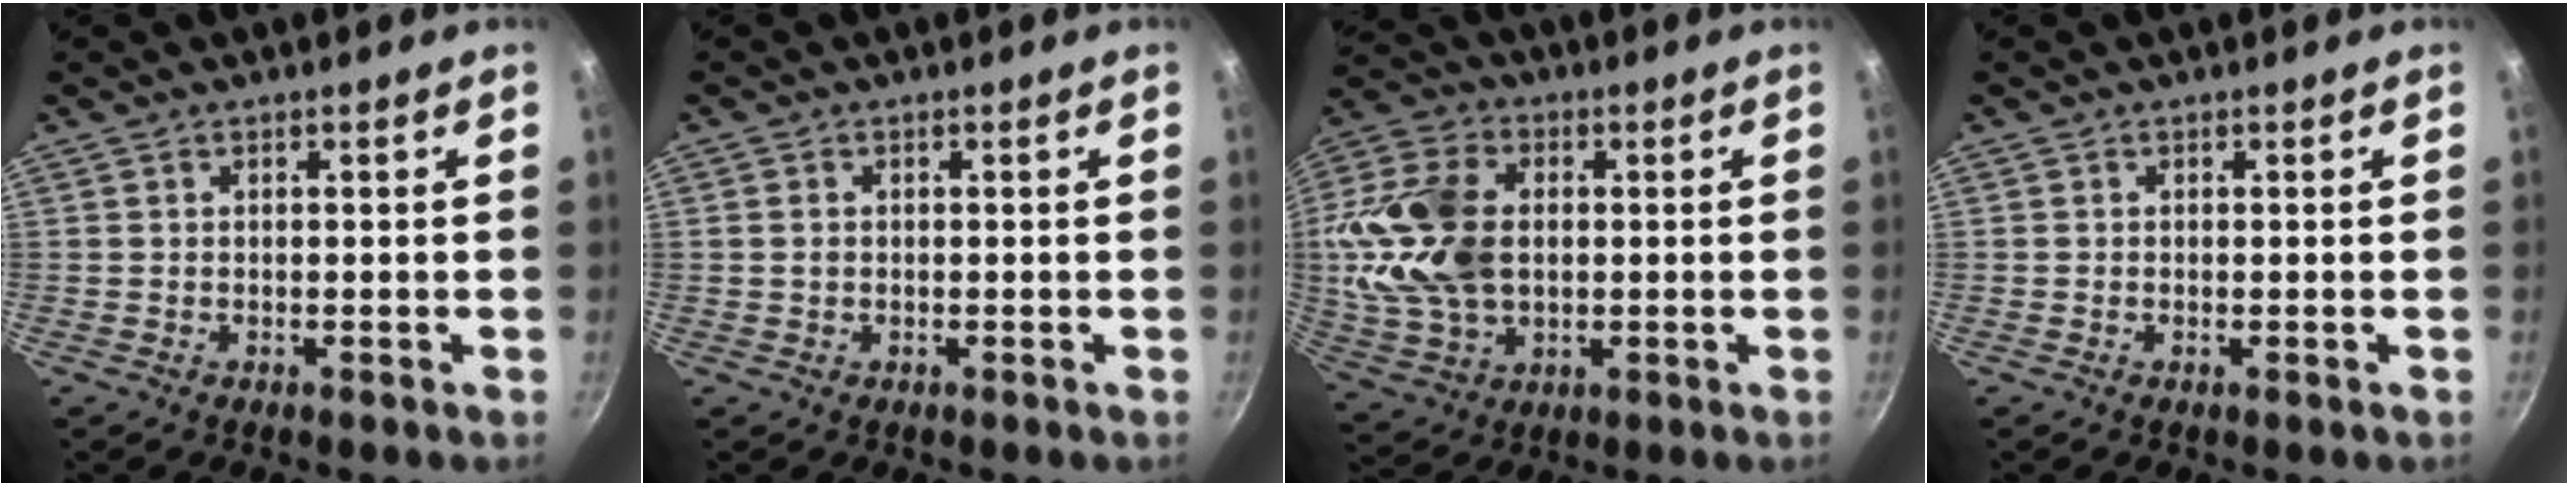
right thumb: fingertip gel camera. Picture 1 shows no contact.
{"total": 1.3, "force": [0.1, 1.1, 0.7], "torque": [-0.011, 0.003, 0.000]}
{"total": 18.1, "force": [1.2, 12.5, 13.0], "torque": [-0.245, 0.014, 0.024]}
{"total": 0.0}